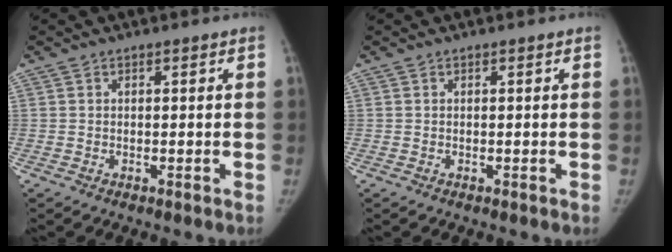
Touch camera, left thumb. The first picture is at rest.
{"total": 0.0}